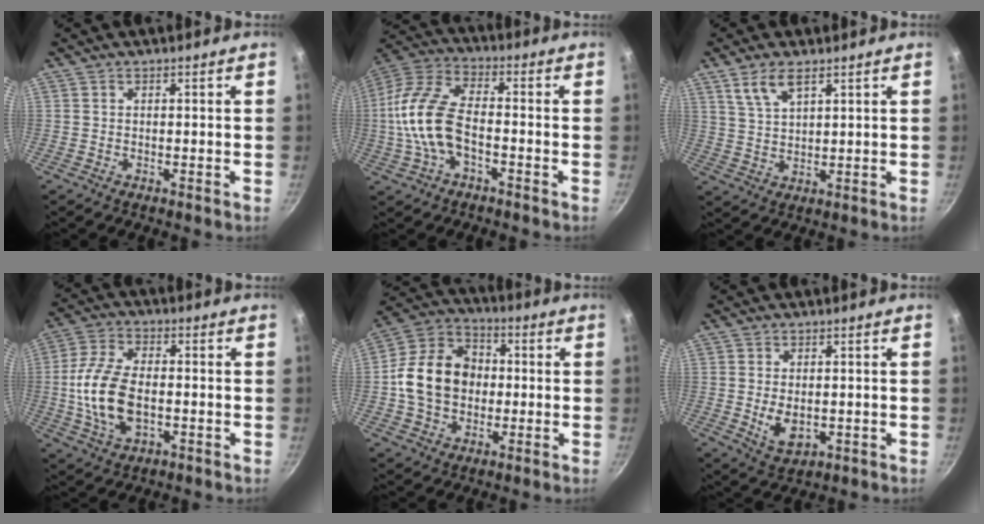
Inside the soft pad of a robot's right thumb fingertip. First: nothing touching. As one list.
[{"total": 14.3, "force": [-2.8, 7.5, 11.8], "torque": [-0.233, 0.035, -0.069]}, {"total": 6.3, "force": [3.8, 2.6, 4.3], "torque": [-0.074, -0.013, 0.083]}, {"total": 12.8, "force": [-1.5, 7.2, 10.4], "torque": [-0.205, 0.020, -0.031]}, {"total": 15.1, "force": [-0.4, 11.9, 9.3], "torque": [-0.134, 0.029, -0.020]}, {"total": 5.8, "force": [-0.4, 3.6, 4.5], "torque": [-0.073, -0.014, 0.005]}]